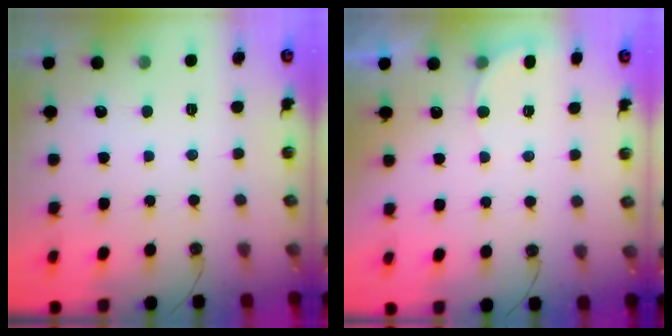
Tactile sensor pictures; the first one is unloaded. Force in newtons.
{"total": 3.6, "press": 3.4, "slide": 0.9}